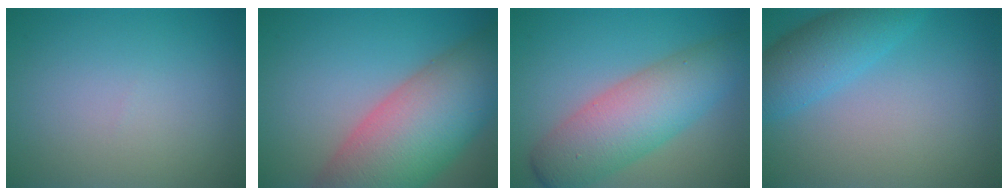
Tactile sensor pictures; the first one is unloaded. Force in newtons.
{"total": 13.2, "press": 13.2, "slide": 0.8}
{"total": 7.8, "press": 7.8, "slide": 0.2}
{"total": 4.9, "press": 4.9, "slide": 0.2}